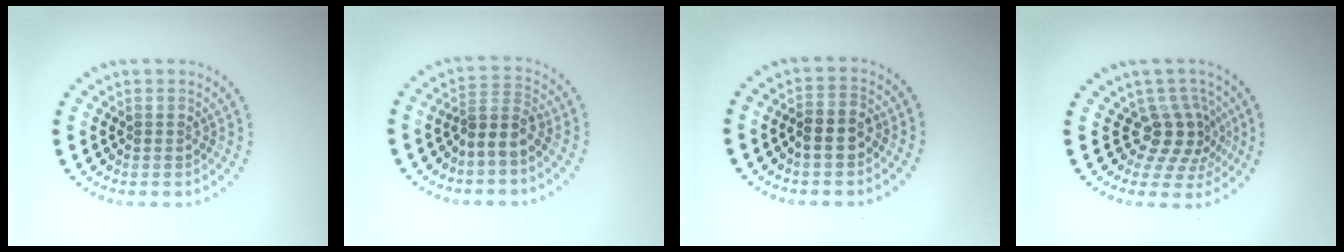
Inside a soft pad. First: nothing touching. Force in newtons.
{"total": 2.6, "press": 2.0, "slide": 1.7}
{"total": 2.4, "press": 2.3, "slide": 0.7}
{"total": 3.6, "press": 2.5, "slide": 2.5}